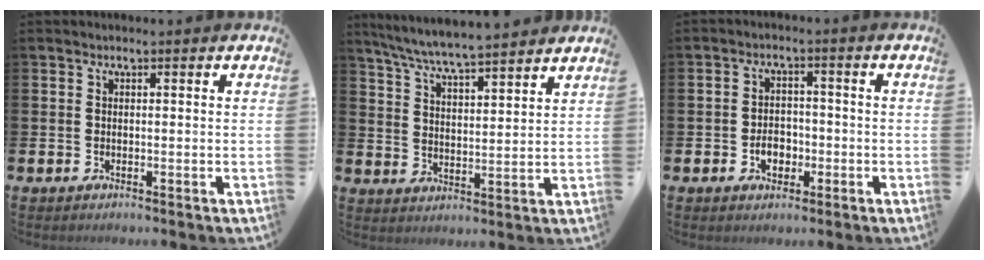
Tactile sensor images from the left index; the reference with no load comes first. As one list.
[{"total": 6.6, "force": [6.4, -0.1, 1.5], "torque": [-0.056, -0.044, 0.113]}, {"total": 3.3, "force": [-1.1, 2.4, 1.9], "torque": [-0.017, -0.005, -0.029]}]